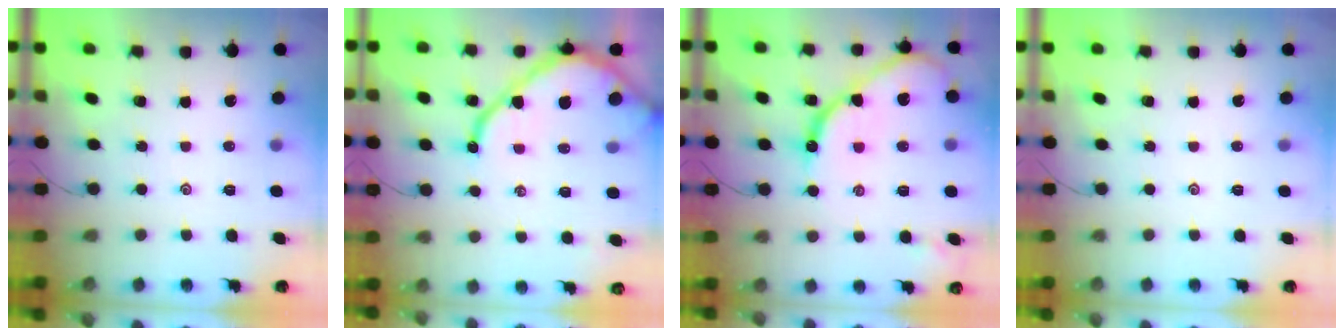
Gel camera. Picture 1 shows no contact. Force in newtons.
{"total": 13.2, "press": 13.1, "slide": 1.5}
{"total": 13.6, "press": 13.6, "slide": 0.6}
{"total": 0.0}